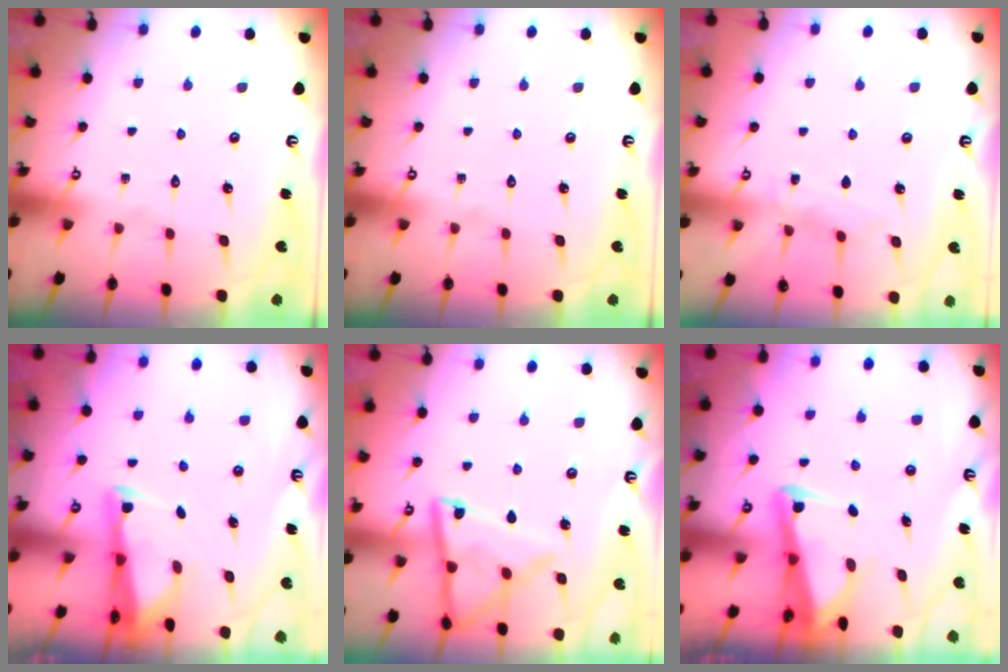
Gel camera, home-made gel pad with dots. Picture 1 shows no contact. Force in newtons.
{"total": 0.0}
{"total": 5.1, "press": 5.1, "slide": 0.6}
{"total": 2.6, "press": 2.5, "slide": 0.6}
{"total": 13.9, "press": 13.8, "slide": 1.4}
{"total": 3.8, "press": 3.7, "slide": 1.0}